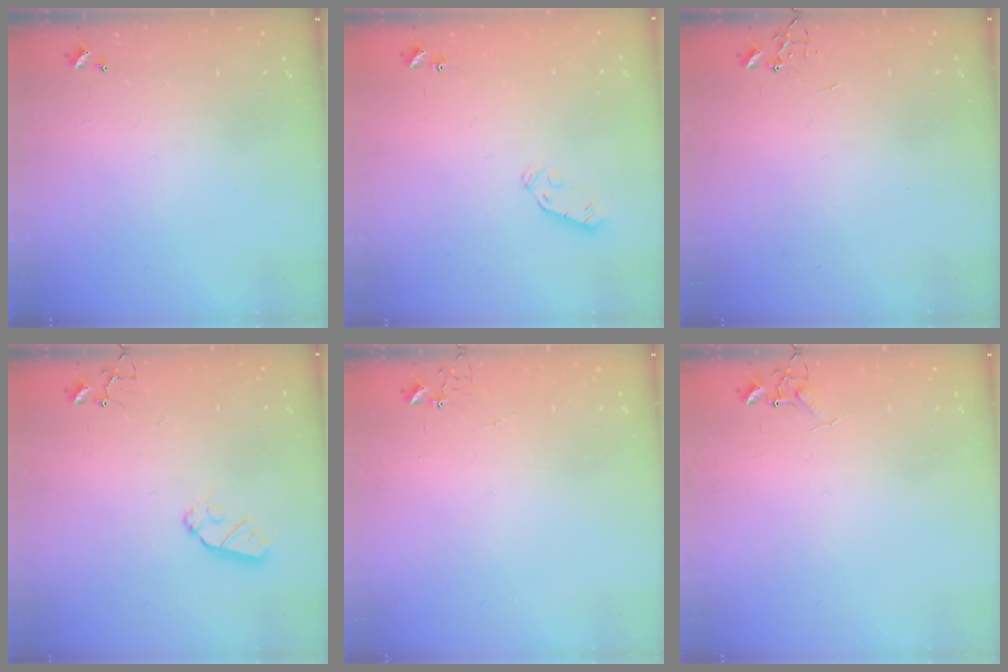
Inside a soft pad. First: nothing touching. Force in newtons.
{"total": 3.5, "press": 3.5, "slide": 0.4}
{"total": 0.0}
{"total": 7.3, "press": 7.2, "slide": 0.5}
{"total": 3.6, "press": 3.6, "slide": 0.3}
{"total": 5.2, "press": 5.2, "slide": 0.6}